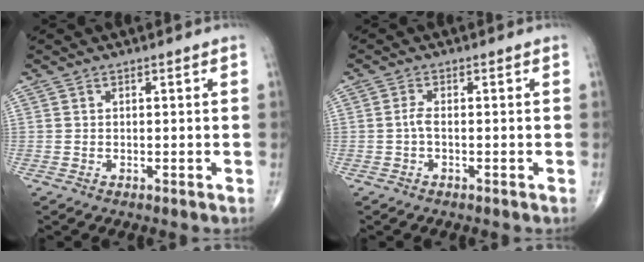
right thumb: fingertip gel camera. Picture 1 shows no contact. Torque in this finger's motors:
{"motor_torque": [-0.13, -0.28, 0.40, 0.06, 0.00]}